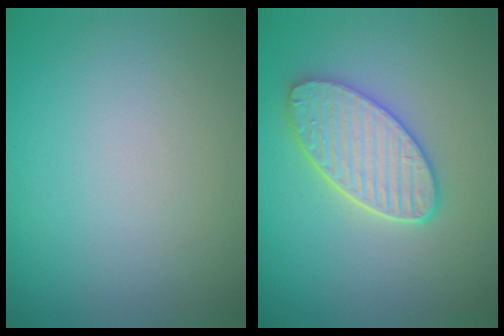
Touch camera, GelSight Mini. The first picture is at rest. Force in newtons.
{"total": 4.7, "press": 4.2, "slide": 2.1}